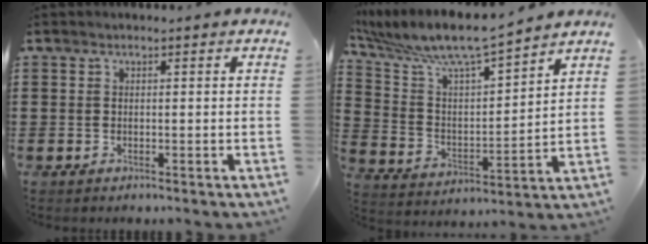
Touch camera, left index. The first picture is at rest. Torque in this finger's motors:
{"motor_torque": [1.16, -0.97, 0.25, 0.09]}